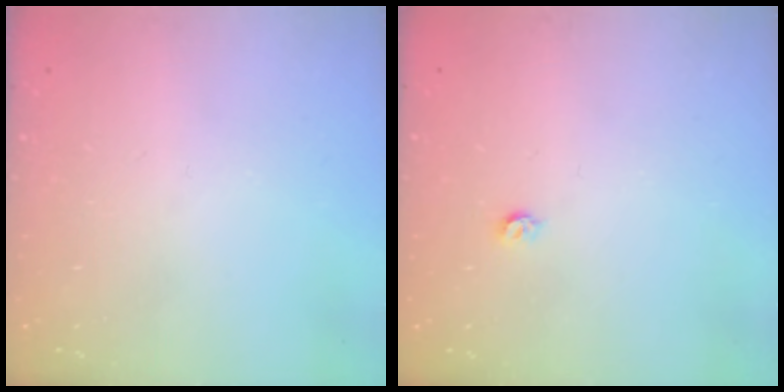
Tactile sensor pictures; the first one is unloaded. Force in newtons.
{"total": 3.0, "press": 3.0, "slide": 0.5}